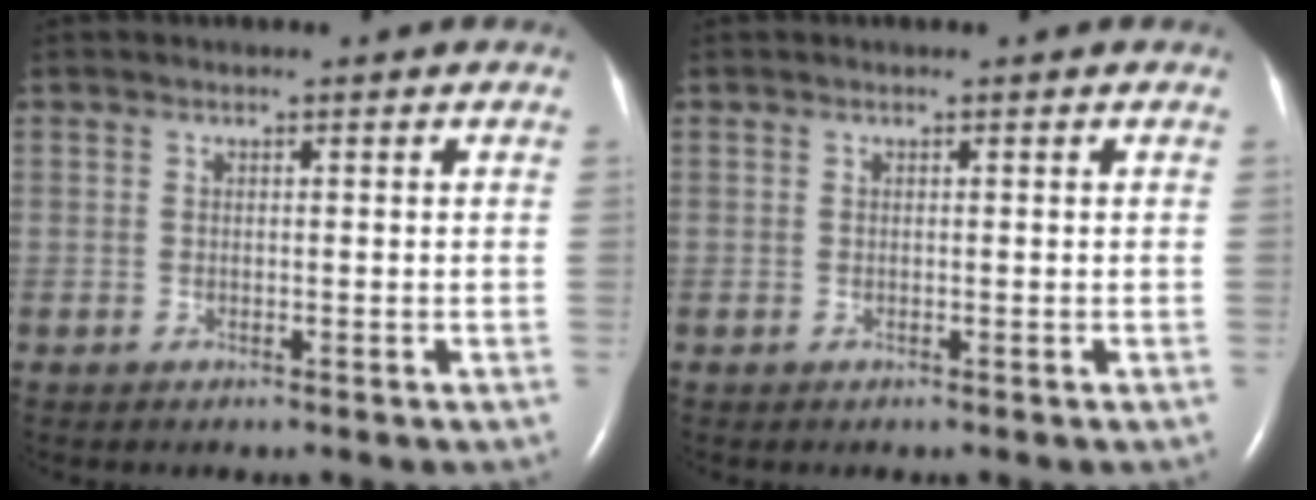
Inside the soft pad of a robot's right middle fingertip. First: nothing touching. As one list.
[{"total": 0.0}]